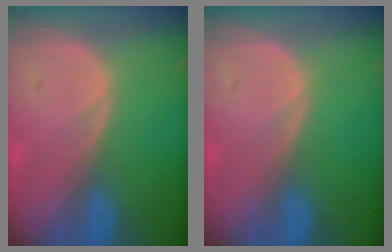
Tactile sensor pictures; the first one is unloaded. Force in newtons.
{"total": 0.0}